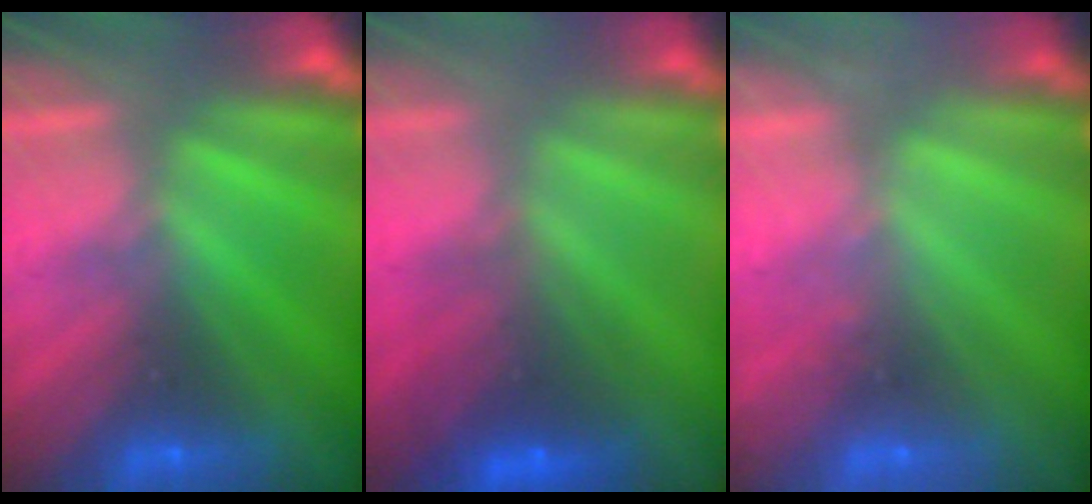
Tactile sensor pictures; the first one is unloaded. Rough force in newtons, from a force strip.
{"total": 2.7}
{"total": 2.4}